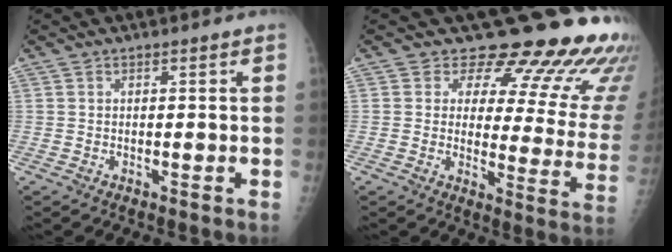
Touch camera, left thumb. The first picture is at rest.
{"total": 20.4, "force": [16.1, 8.1, 9.6], "torque": [-0.072, -0.114, 0.177]}